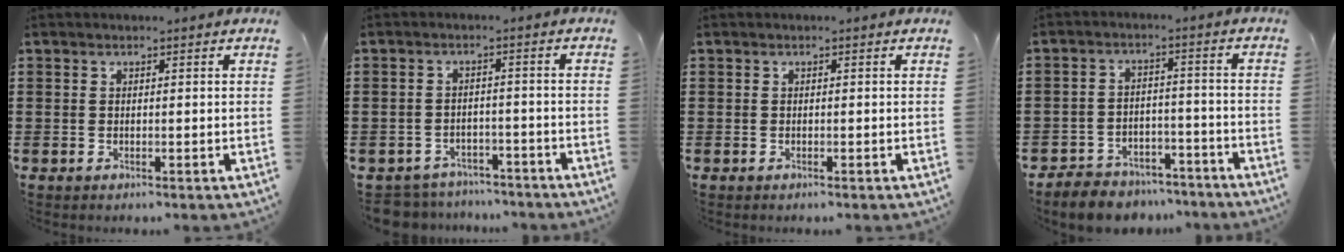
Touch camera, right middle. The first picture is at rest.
{"total": 3.9, "force": [-3.9, 0.4, -0.2], "torque": [-0.011, -0.003, -0.086]}
{"total": 0.0}
{"total": 6.0, "force": [-5.9, 1.1, 0.5], "torque": [-0.010, 0.014, -0.117]}